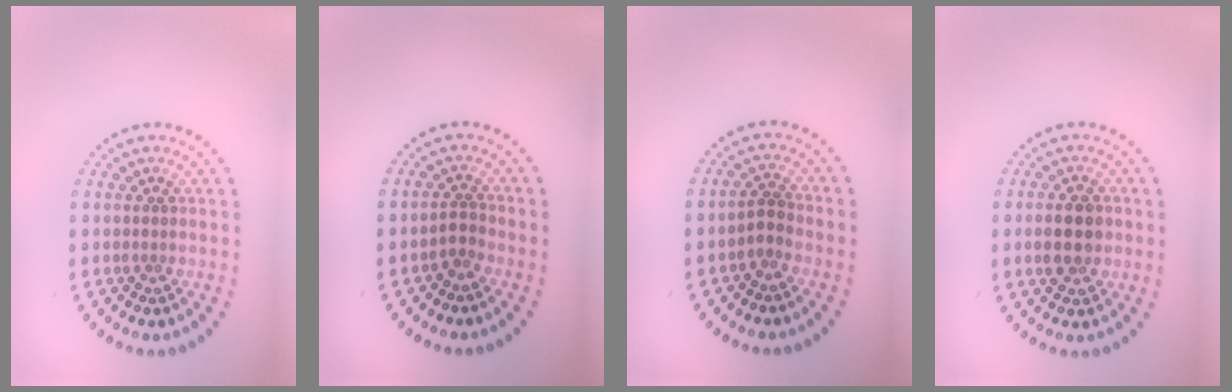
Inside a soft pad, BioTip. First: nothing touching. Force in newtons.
{"total": 1.3, "press": 1.1, "slide": 0.8}
{"total": 1.6, "press": 1.3, "slide": 0.9}
{"total": 3.8, "press": 3.8, "slide": 0.1}